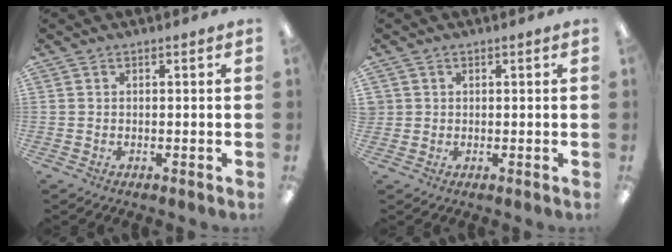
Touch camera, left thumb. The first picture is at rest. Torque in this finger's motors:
{"motor_torque": [-0.03, -0.02, 0.02, -0.05, 0.00]}